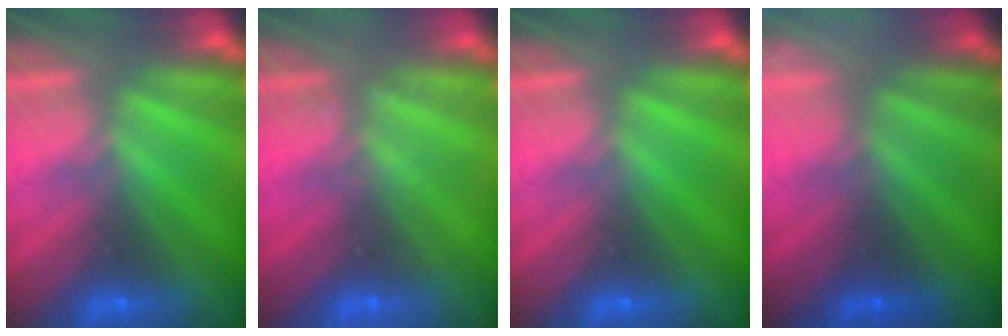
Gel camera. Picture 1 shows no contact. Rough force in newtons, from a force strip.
{"total": 1.8}
{"total": 0.0}
{"total": 2.1}